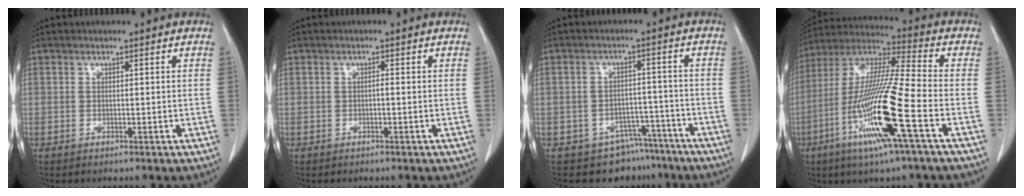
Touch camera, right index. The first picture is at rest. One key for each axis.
{"total": 0.6, "fx": -0.2, "fy": 0.1, "fz": 0.5, "tx": -0.009, "ty": 0.002, "tz": -0.002}
{"total": 7.5, "fx": -5.8, "fy": 4.7, "fz": 0.3, "tx": 0.015, "ty": 0.034, "tz": -0.077}
{"total": 17.9, "fx": -6.6, "fy": -0.3, "fz": 16.6, "tx": -0.339, "ty": -0.021, "tz": -0.130}